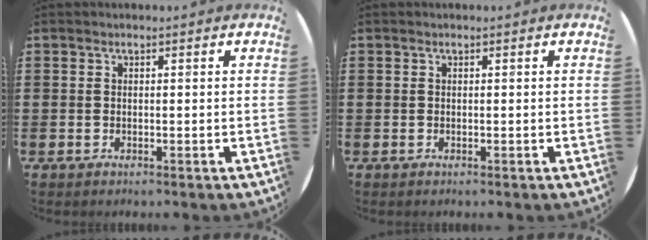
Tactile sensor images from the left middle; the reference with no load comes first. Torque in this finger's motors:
{"motor_torque": [-0.09, 0.03, 0.00, 0.00]}